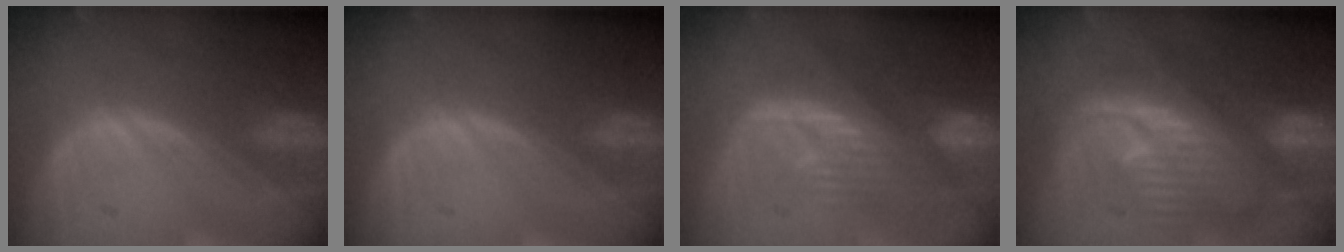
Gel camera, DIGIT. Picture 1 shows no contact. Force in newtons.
{"total": 0.0}
{"total": 10.2, "press": 8.9, "slide": 5.0}
{"total": 12.2, "press": 12.1, "slide": 1.4}